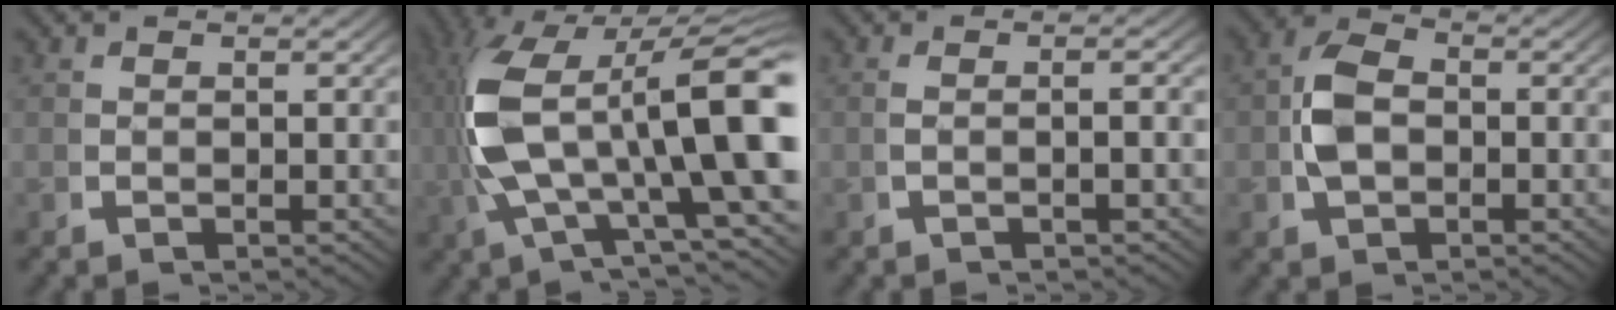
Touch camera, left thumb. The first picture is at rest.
{"total": 17.2, "force": [0.6, 9.5, 14.3], "torque": [-0.273, -0.013, 0.017]}
{"total": 1.6, "force": [-0.3, -0.3, 1.5], "torque": [-0.036, 0.001, -0.001]}
{"total": 4.7, "force": [-0.3, 3.3, 3.4], "torque": [-0.078, -0.006, -0.003]}